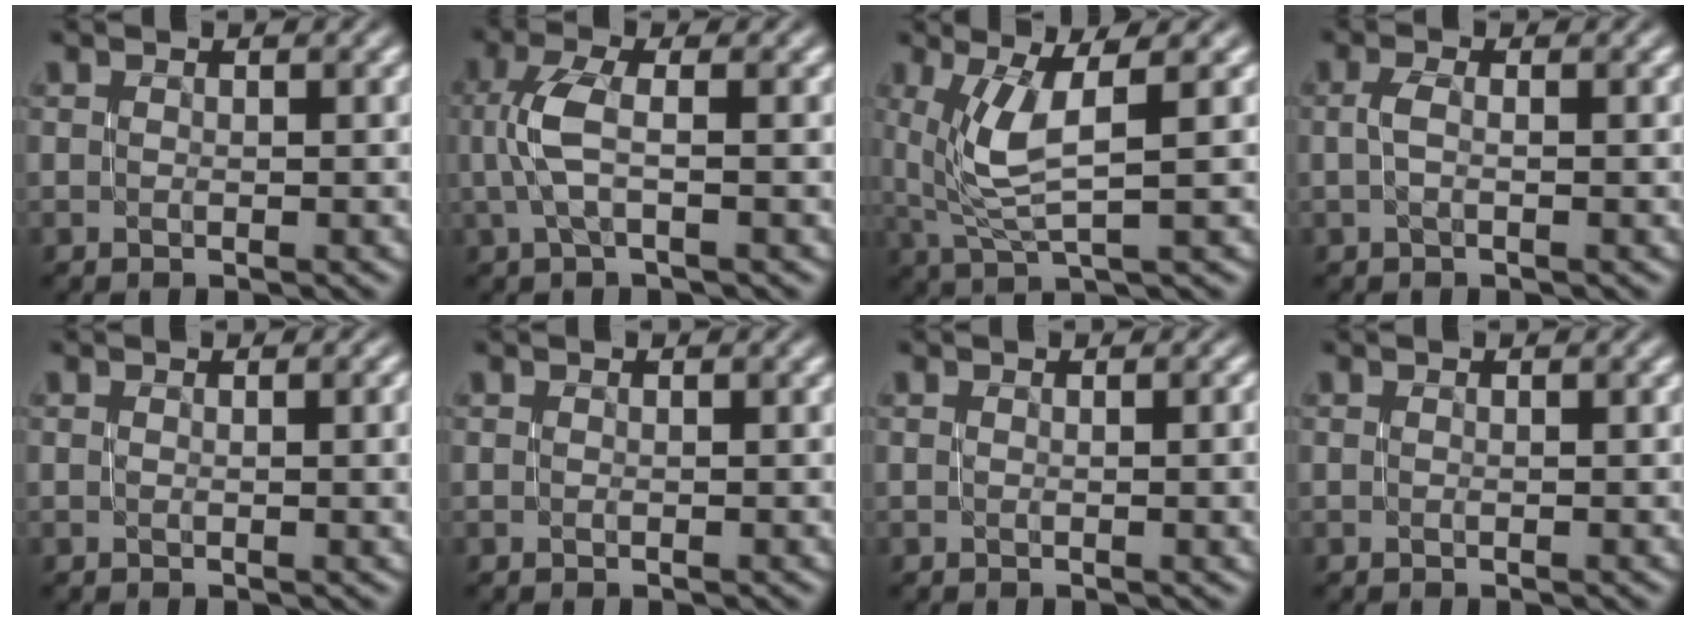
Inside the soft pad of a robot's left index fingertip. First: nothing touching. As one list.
[{"total": 3.1, "force": [0.1, 0.9, 3.0], "torque": [-0.071, 0.010, 0.000]}, {"total": 4.4, "force": [1.3, 1.0, 4.1], "torque": [-0.090, 0.003, 0.030]}, {"total": 1.1, "force": [0.0, 0.4, 1.1], "torque": [-0.025, 0.006, -0.002]}, {"total": 2.7, "force": [0.1, 0.9, 2.5], "torque": [-0.028, 0.006, -0.002]}, {"total": 0.0}, {"total": 2.9, "force": [0.0, 1.0, 2.7], "torque": [-0.027, 0.006, -0.002]}, {"total": 0.0}]